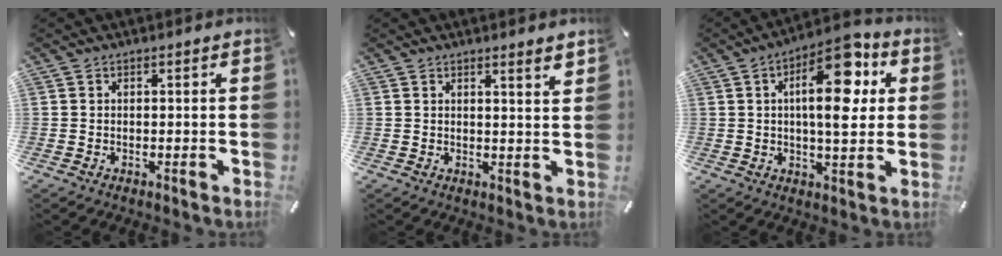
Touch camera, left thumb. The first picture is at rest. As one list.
[{"total": 2.6, "force": [2.2, -0.4, 1.3], "torque": [-0.022, -0.018, 0.036]}, {"total": 15.7, "force": [5.0, 6.3, 13.5], "torque": [-0.203, -0.018, 0.076]}]